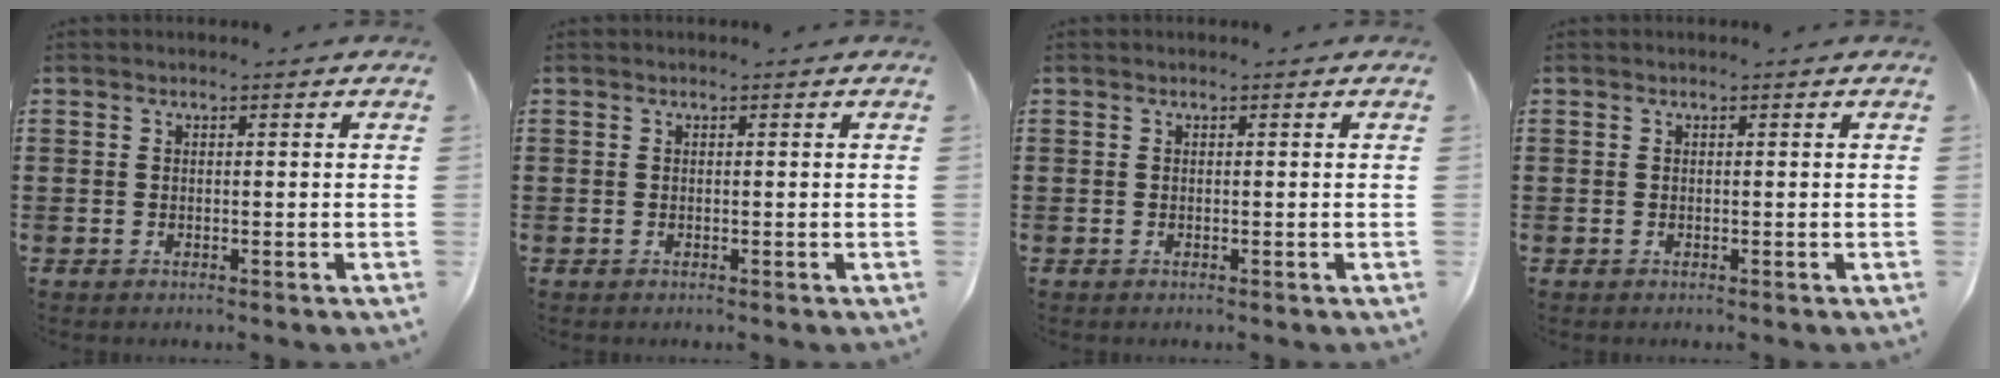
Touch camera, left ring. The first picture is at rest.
{"total": 0.0}
{"total": 0.0}
{"total": 0.0}